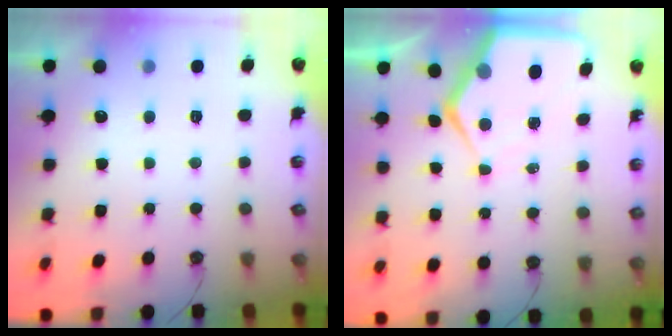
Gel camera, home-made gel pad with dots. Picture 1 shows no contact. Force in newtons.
{"total": 9.3, "press": 9.2, "slide": 0.9}